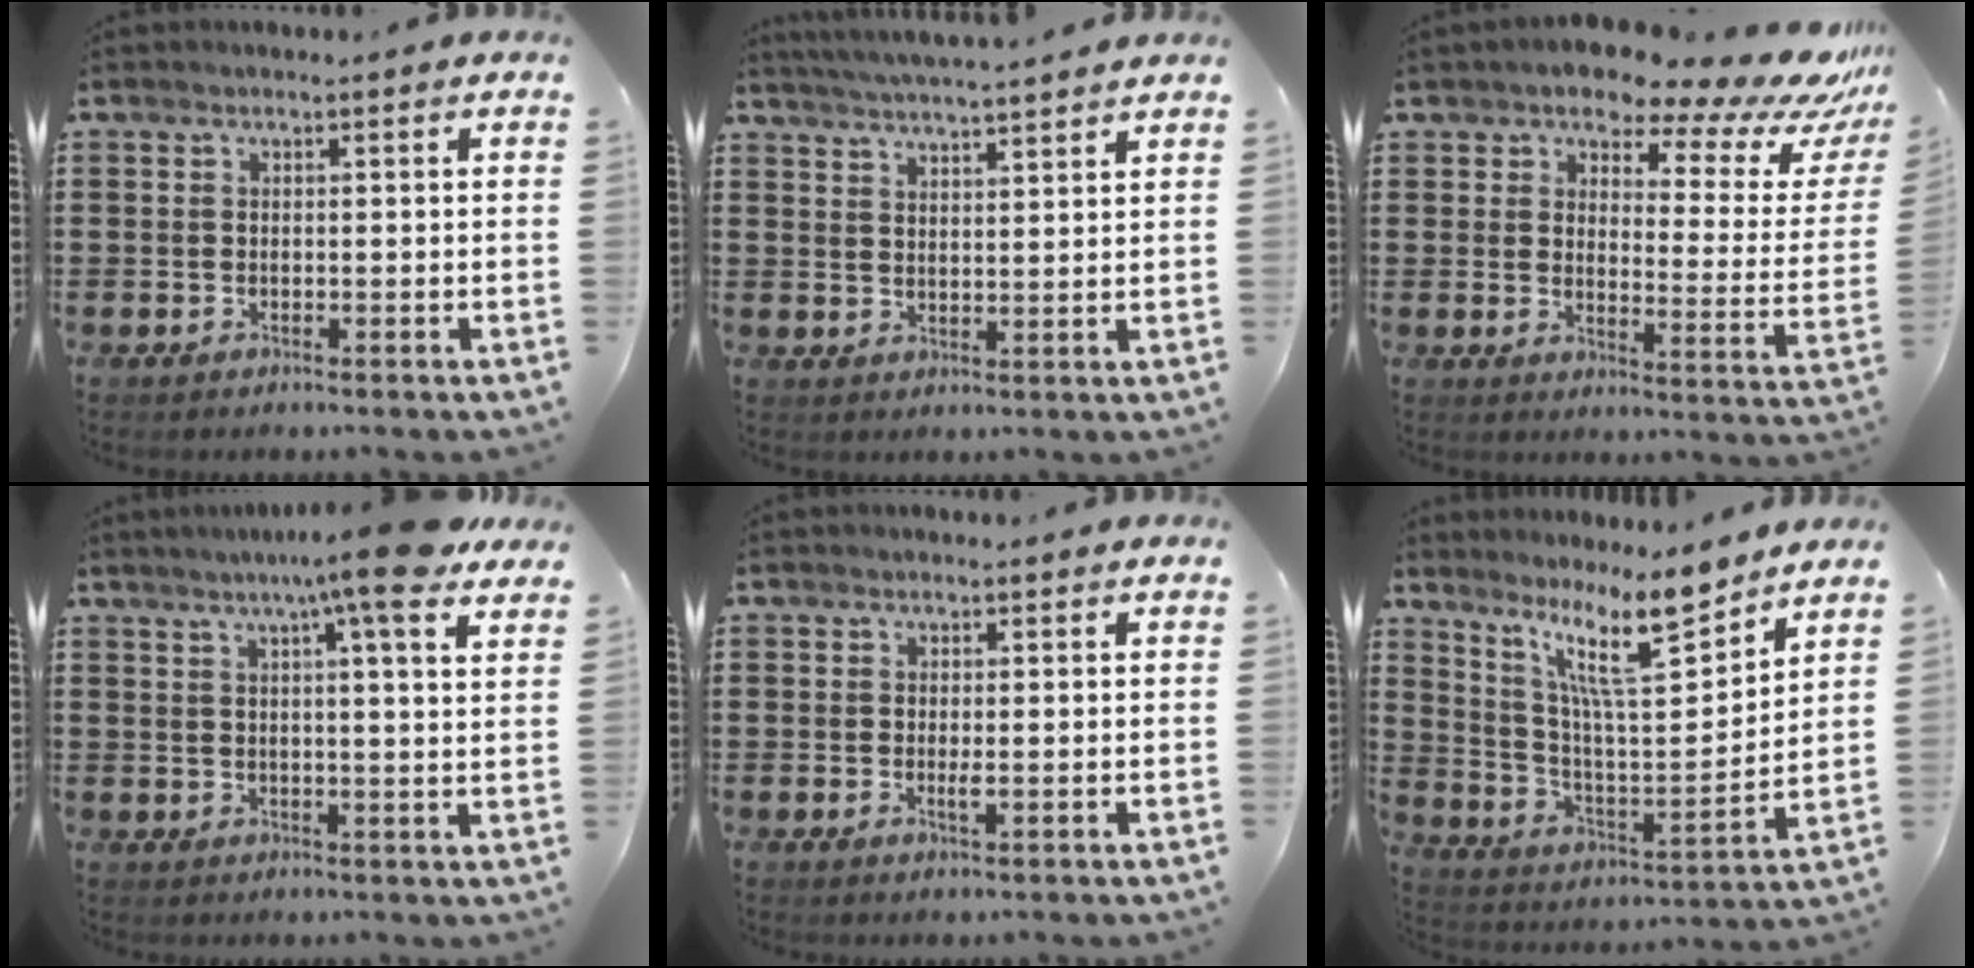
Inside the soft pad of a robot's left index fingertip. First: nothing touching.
{"total": 4.1, "force": [3.9, -0.8, 0.5], "torque": [-0.025, -0.021, 0.069]}
{"total": 9.6, "force": [7.9, 2.7, 4.8], "torque": [-0.089, -0.054, 0.129]}
{"total": 9.4, "force": [6.7, -0.3, 6.5], "torque": [-0.113, -0.020, 0.110]}
{"total": 1.2, "force": [0.0, 0.1, 1.2], "torque": [-0.023, -0.005, 0.001]}
{"total": 13.0, "force": [9.4, 2.8, 8.6], "torque": [-0.169, -0.045, 0.159]}